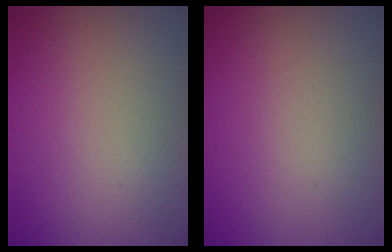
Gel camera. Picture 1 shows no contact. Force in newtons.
{"total": 0.0}